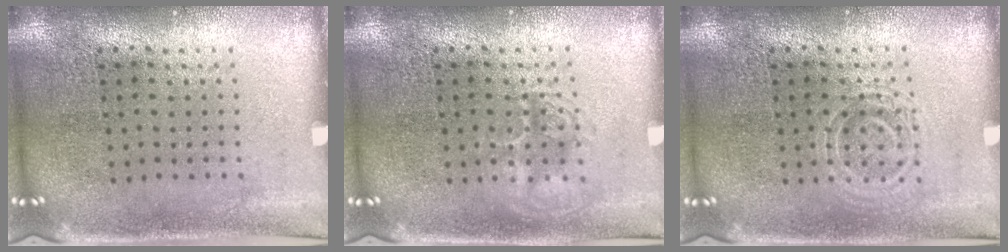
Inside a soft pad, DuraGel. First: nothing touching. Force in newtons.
{"total": 1.8, "press": 1.7, "slide": 0.2}
{"total": 1.7, "press": 1.7, "slide": 0.4}